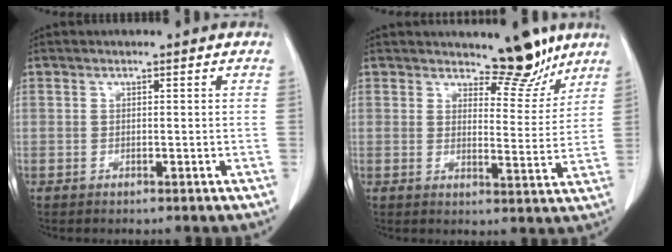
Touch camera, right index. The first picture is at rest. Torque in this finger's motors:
{"motor_torque": [-0.22, 0.55, 0.04, 0.00]}